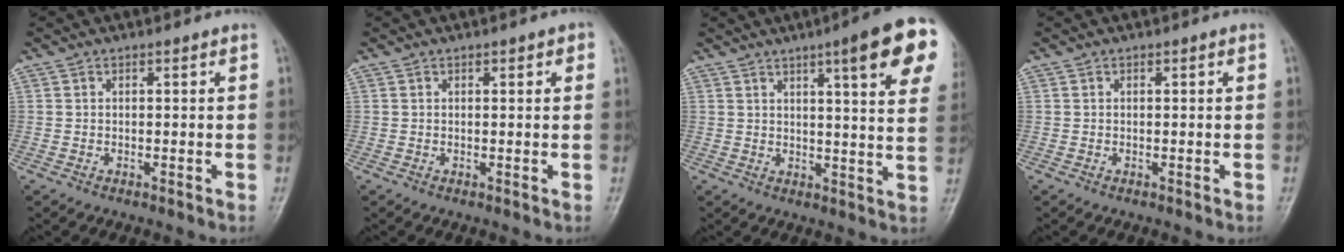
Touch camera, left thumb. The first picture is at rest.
{"total": 1.6, "force": [0.7, 0.7, 1.3], "torque": [-0.011, 0.001, 0.007]}
{"total": 16.3, "force": [7.9, 2.7, 14.0], "torque": [-0.160, -0.026, 0.094]}
{"total": 0.0}